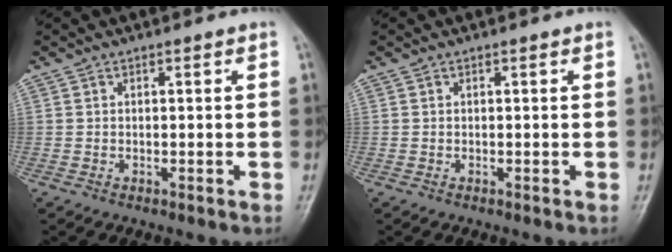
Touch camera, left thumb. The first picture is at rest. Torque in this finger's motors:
{"motor_torque": [0.00, 0.00, -0.03, 0.03, 0.00]}